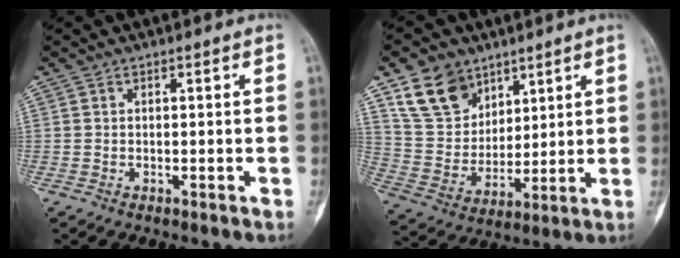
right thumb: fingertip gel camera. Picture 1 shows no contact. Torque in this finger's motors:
{"motor_torque": [-0.14, 0.22, 0.13, 0.16, 0.08]}